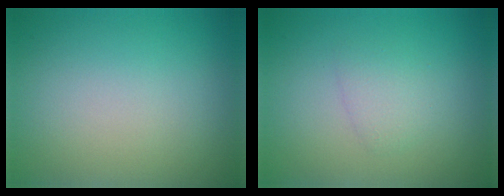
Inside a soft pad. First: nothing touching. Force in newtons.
{"total": 1.5, "press": 1.5, "slide": 0.1}